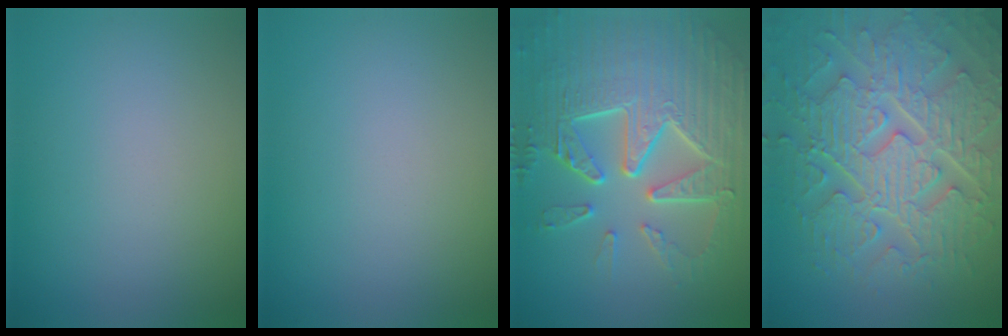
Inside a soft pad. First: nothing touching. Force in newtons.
{"total": 0.0}
{"total": 9.8, "press": 6.6, "slide": 7.2}
{"total": 9.2, "press": 6.8, "slide": 6.2}